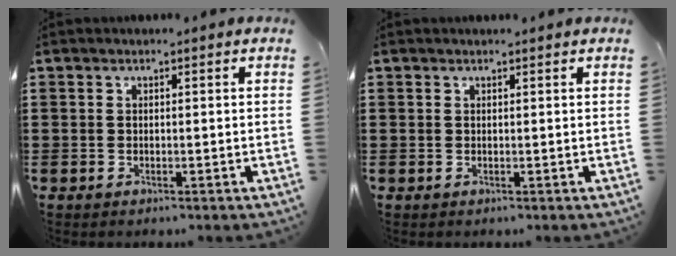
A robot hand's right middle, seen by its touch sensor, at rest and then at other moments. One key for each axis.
{"total": 0.0}